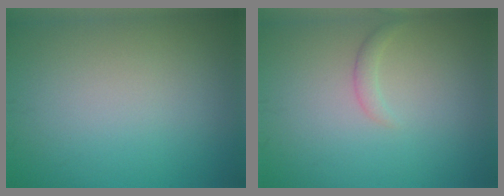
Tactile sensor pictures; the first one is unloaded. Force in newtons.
{"total": 1.0, "press": 1.0, "slide": 0.1}